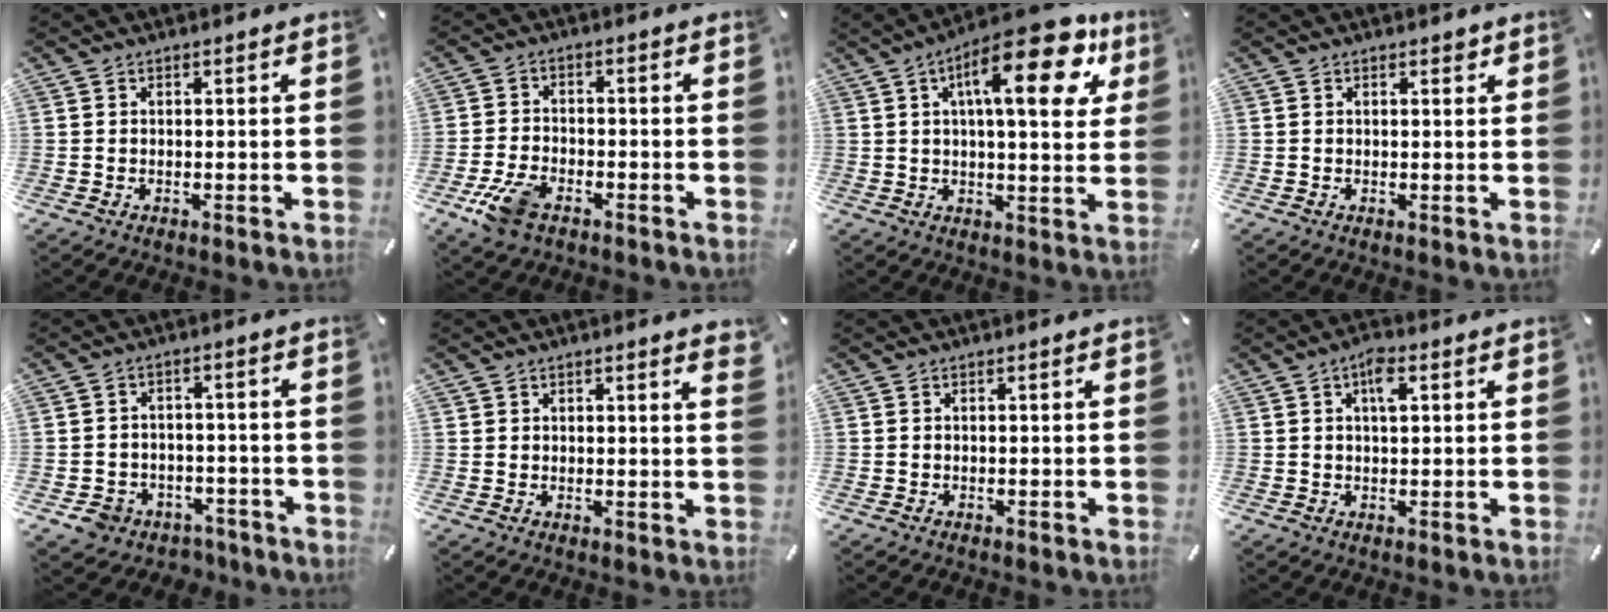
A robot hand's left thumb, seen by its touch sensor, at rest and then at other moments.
{"total": 7.4, "force": [-4.2, 4.0, 4.6], "torque": [-0.107, 0.011, -0.079]}
{"total": 19.4, "force": [8.9, 6.4, 16.1], "torque": [-0.243, -0.034, 0.134]}
{"total": 0.9, "force": [0.5, 0.6, 0.4], "torque": [0.000, -0.001, 0.007]}
{"total": 5.8, "force": [-3.2, 4.6, 1.5], "torque": [-0.035, 0.024, -0.059]}
{"total": 1.7, "force": [1.4, 0.4, 1.0], "torque": [-0.013, -0.002, 0.023]}
{"total": 0.0}
{"total": 4.5, "force": [1.7, 2.0, 3.7], "torque": [-0.064, 0.003, 0.023]}